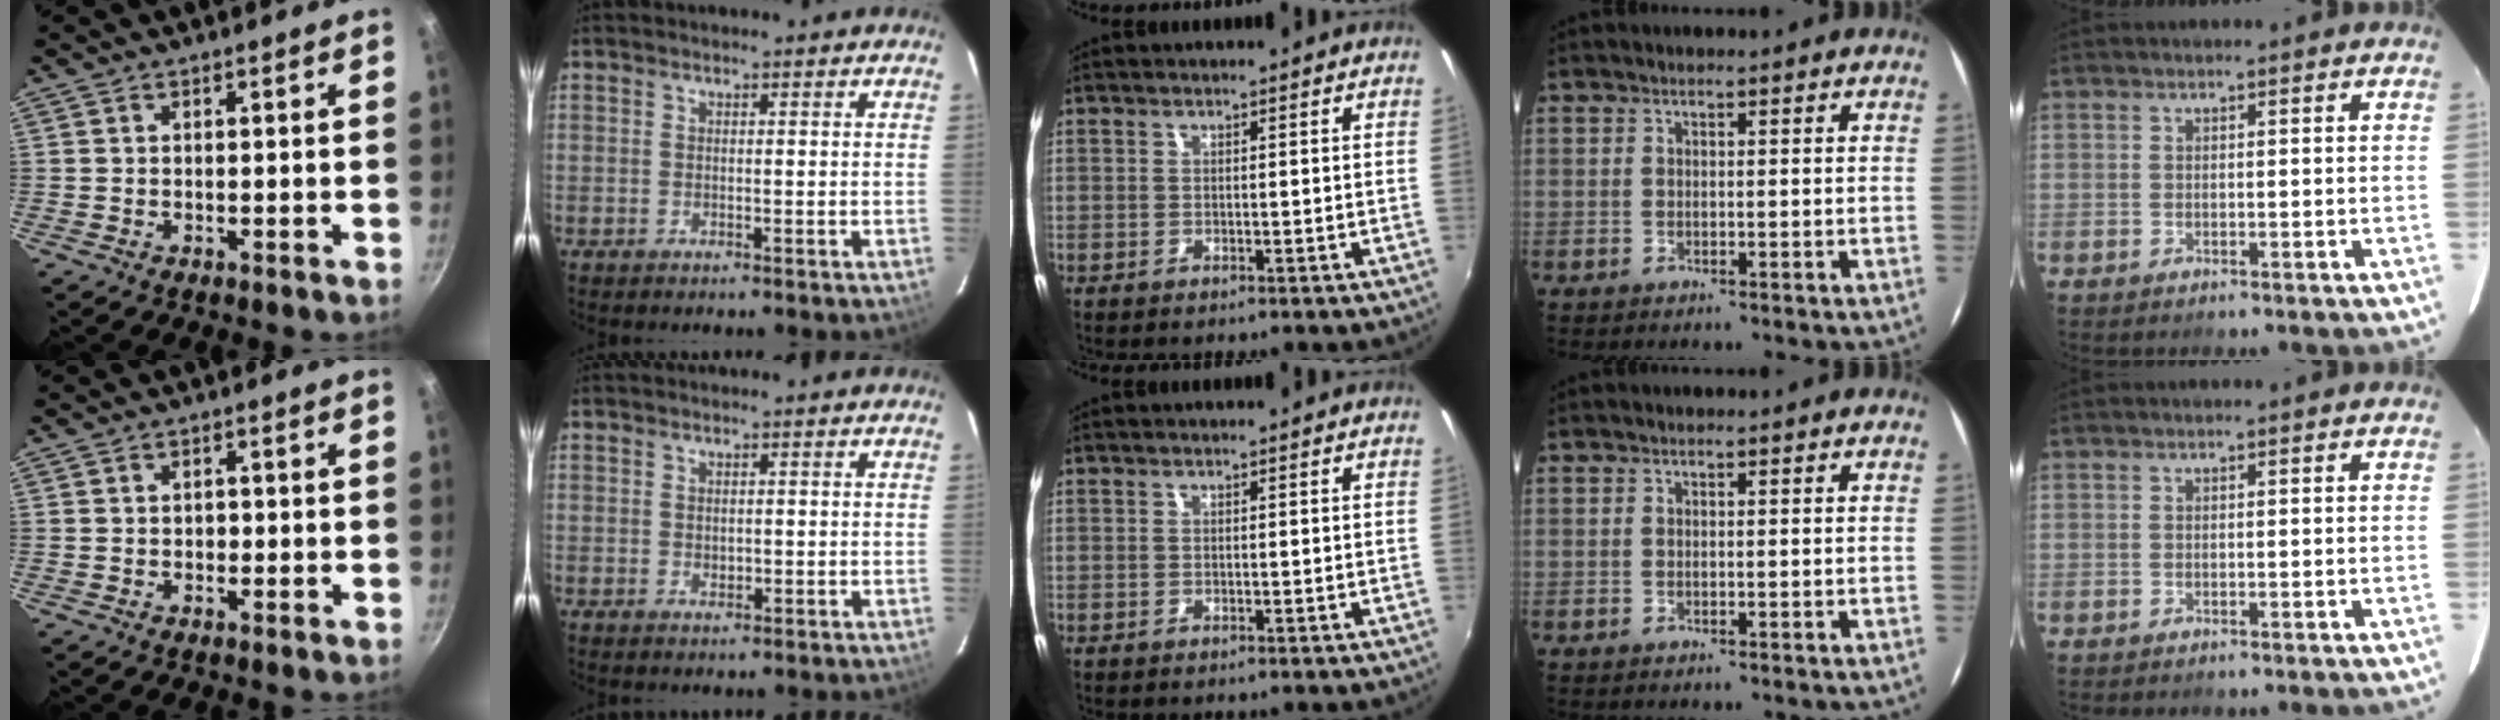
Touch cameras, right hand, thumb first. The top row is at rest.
{"thumb": {"total": 1.3, "force": [-0.1, 1.0, 0.7], "torque": [-0.008, 0.004, -0.002]}, "index": {"total": 1.3, "force": [0.0, 1.0, 0.9], "torque": [-0.013, 0.001, 0.003]}}